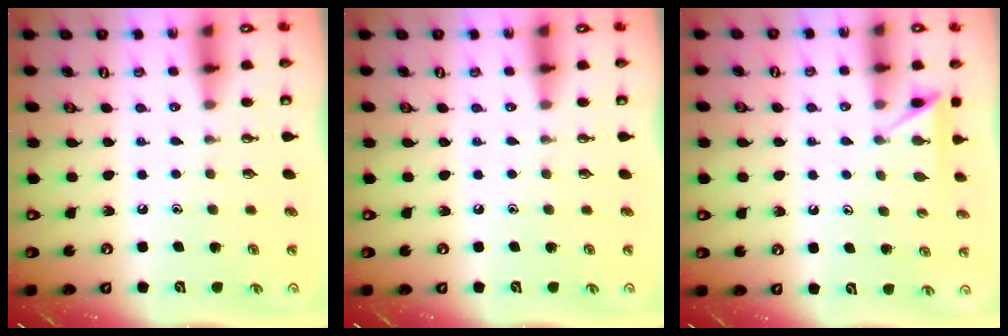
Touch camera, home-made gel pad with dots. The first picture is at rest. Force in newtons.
{"total": 0.0}
{"total": 4.9, "press": 4.8, "slide": 0.5}